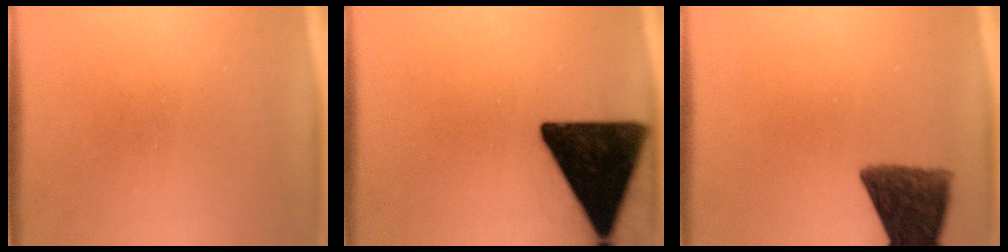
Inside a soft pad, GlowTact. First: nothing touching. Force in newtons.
{"total": 17.7}
{"total": 10.4}